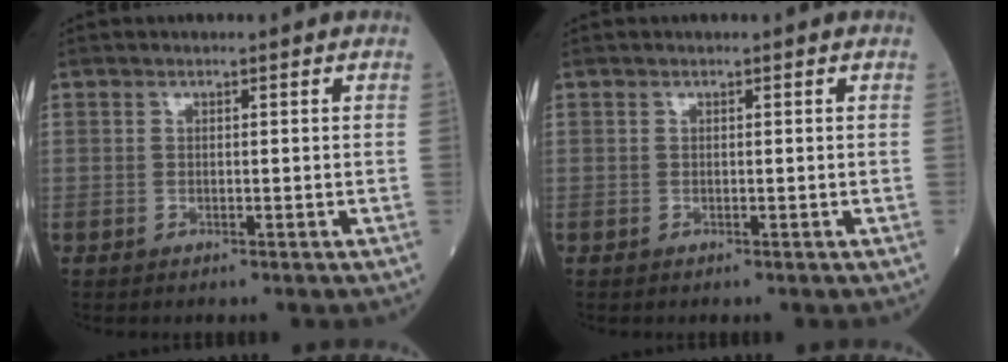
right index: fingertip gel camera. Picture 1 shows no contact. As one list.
[{"total": 0.0}]